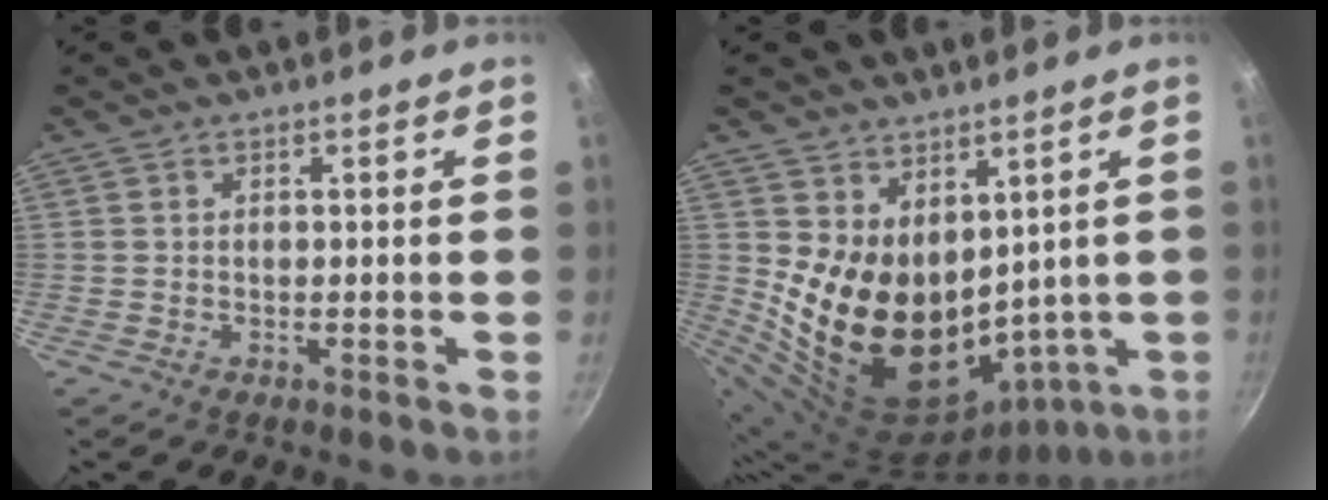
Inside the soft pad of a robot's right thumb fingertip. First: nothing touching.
{"total": 16.4, "force": [3.8, 11.8, 10.7], "torque": [-0.161, -0.034, 0.104]}